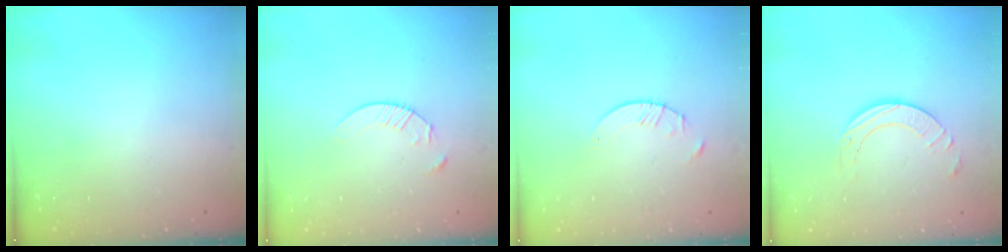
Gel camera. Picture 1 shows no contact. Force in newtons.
{"total": 4.8, "press": 4.8, "slide": 0.6}
{"total": 2.1, "press": 2.1, "slide": 0.3}
{"total": 5.8, "press": 5.8, "slide": 0.6}